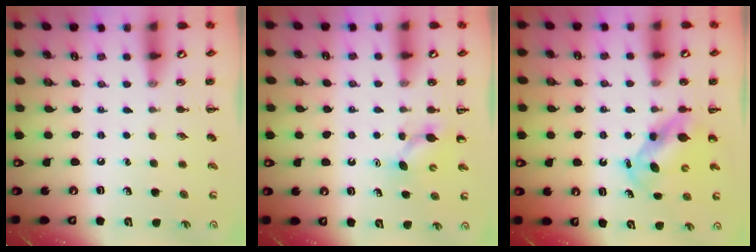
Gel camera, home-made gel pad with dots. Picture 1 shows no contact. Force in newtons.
{"total": 4.2, "press": 4.0, "slide": 1.3}
{"total": 5.7, "press": 5.7, "slide": 0.8}